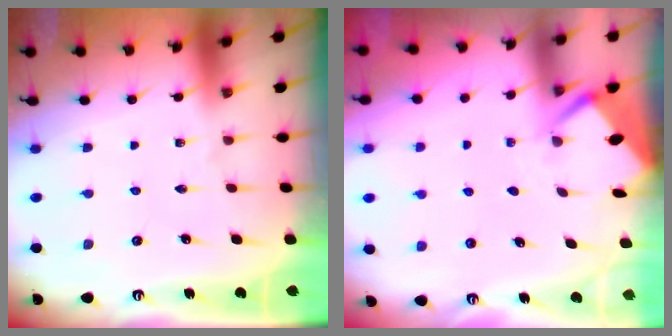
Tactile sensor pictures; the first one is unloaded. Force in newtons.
{"total": 2.6, "press": 2.6, "slide": 0.3}